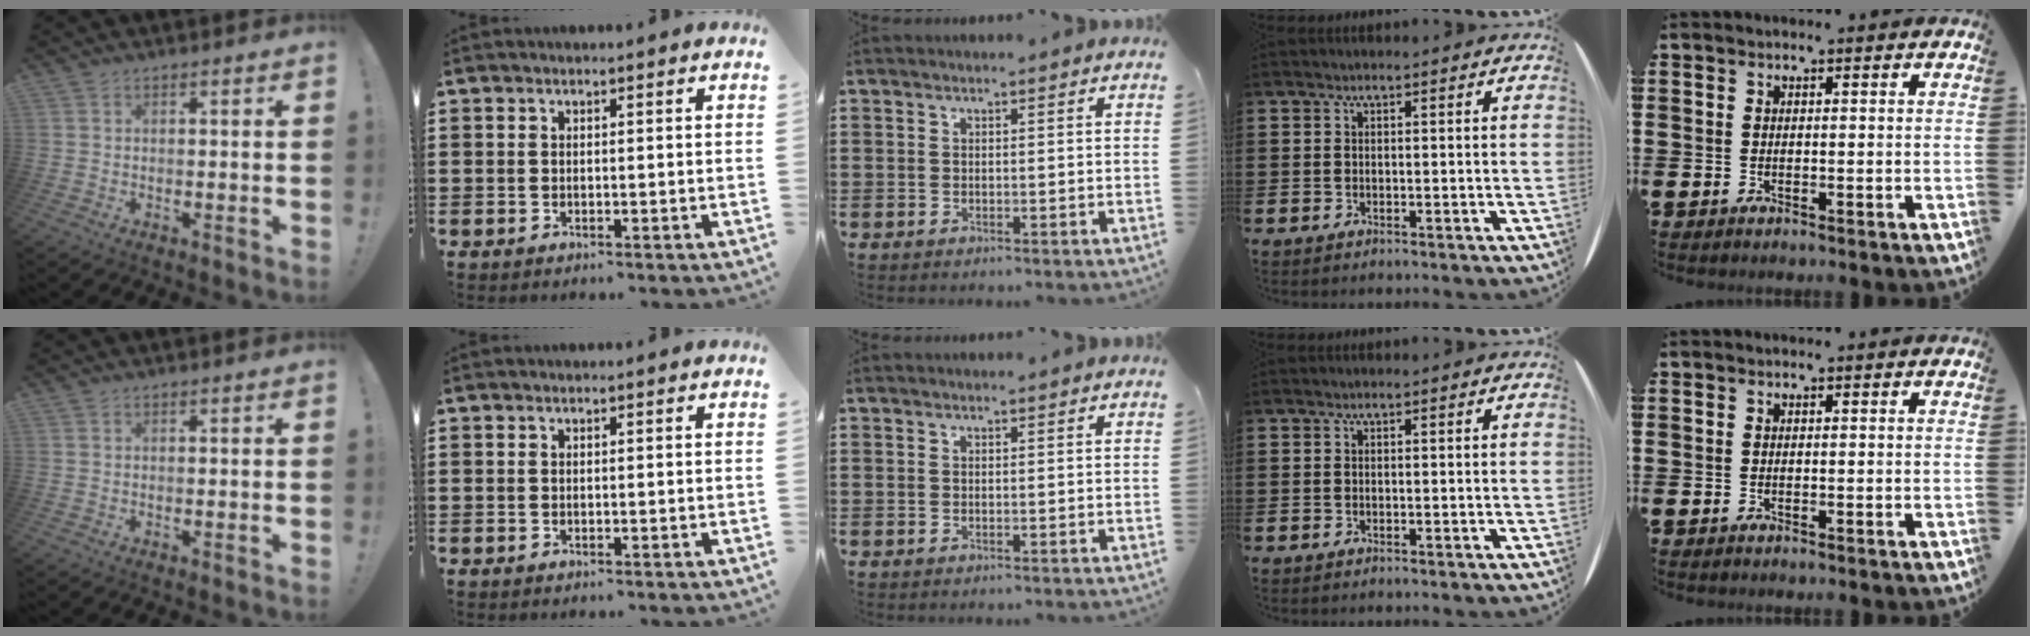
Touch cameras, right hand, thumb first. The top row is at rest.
{}